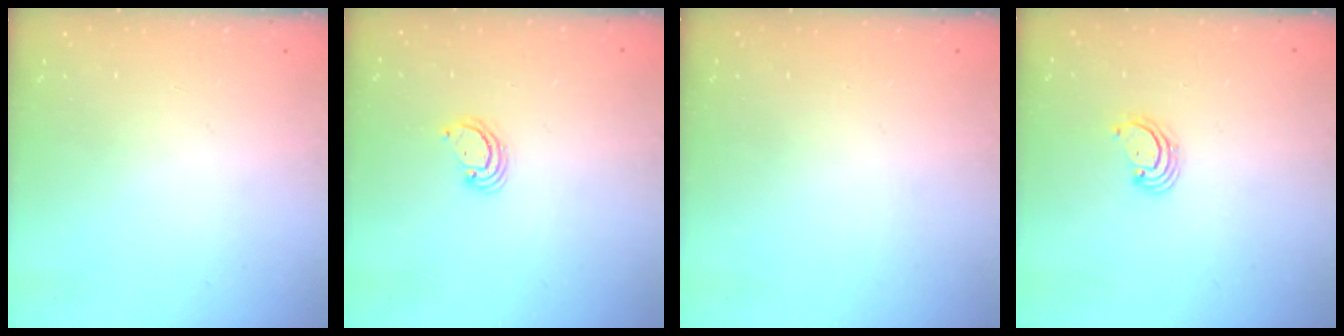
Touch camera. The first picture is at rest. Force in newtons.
{"total": 2.7, "press": 2.7, "slide": 0.2}
{"total": 0.0}
{"total": 2.6, "press": 2.6, "slide": 0.3}